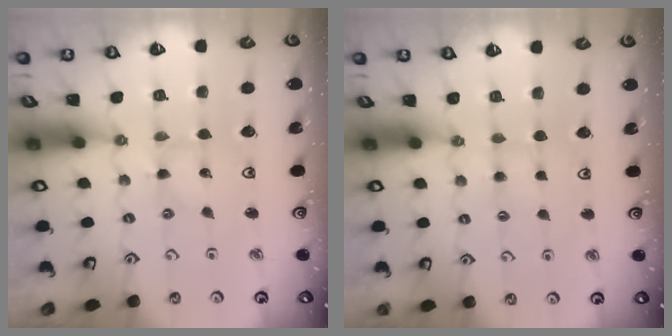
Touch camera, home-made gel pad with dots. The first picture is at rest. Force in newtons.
{"total": 2.9, "press": 2.9, "slide": 0.4}